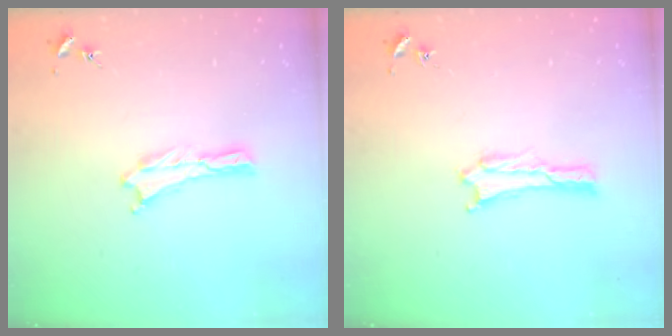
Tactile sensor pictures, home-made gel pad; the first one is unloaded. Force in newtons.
{"total": 1.7, "press": 1.7, "slide": 0.1}